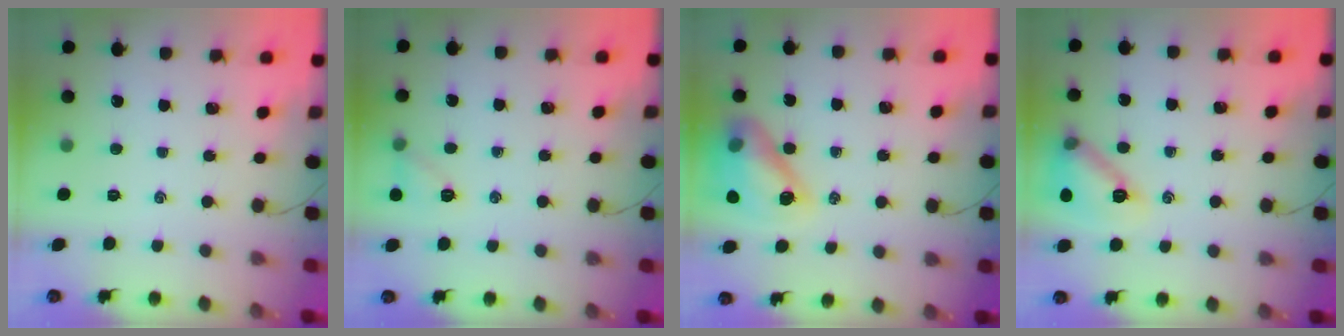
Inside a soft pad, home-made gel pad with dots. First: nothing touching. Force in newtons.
{"total": 7.0, "press": 6.8, "slide": 1.6}
{"total": 14.4, "press": 13.9, "slide": 4.0}
{"total": 13.7, "press": 13.6, "slide": 1.0}